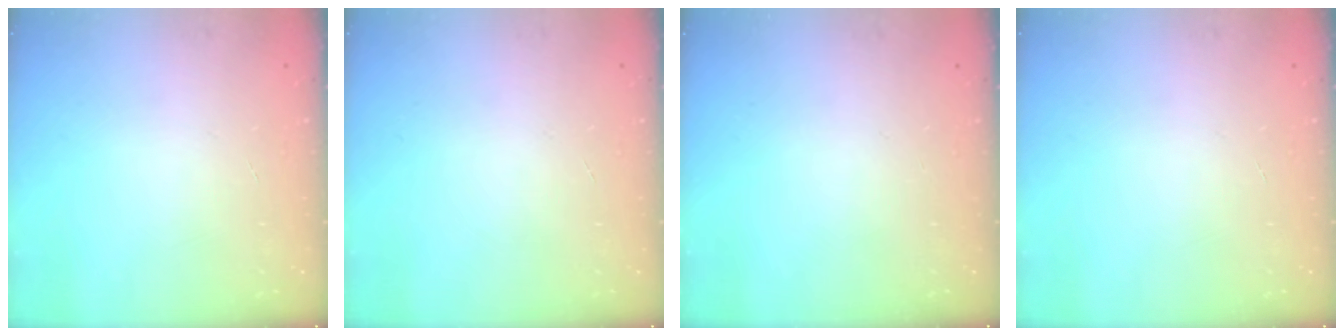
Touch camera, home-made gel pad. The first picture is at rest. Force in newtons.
{"total": 0.0}
{"total": 0.0}
{"total": 0.0}